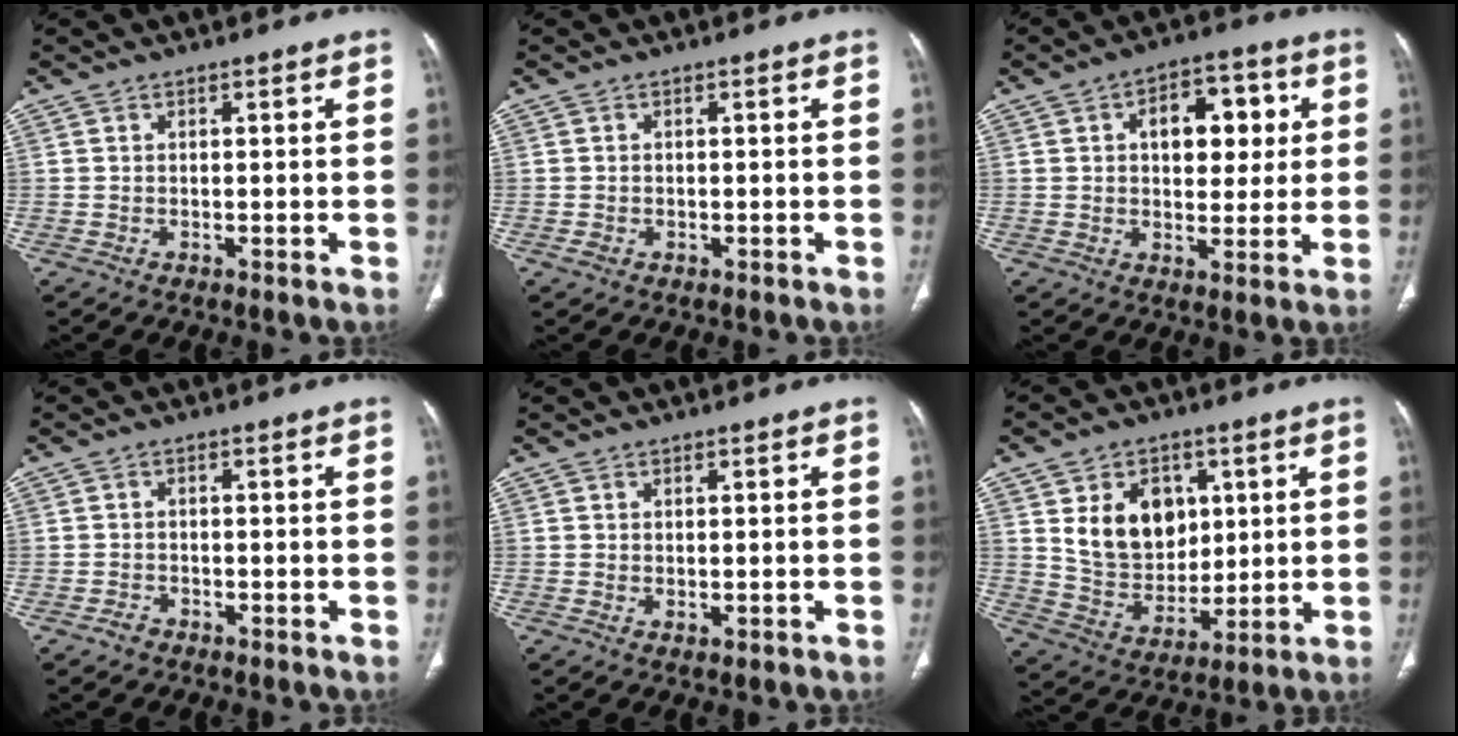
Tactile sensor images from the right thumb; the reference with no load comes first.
{"total": 1.1, "force": [-0.4, 0.9, 0.5], "torque": [-0.012, 0.006, -0.005]}
{"total": 11.2, "force": [2.5, 7.0, 8.4], "torque": [-0.071, 0.006, 0.035]}
{"total": 1.7, "force": [-1.2, 1.1, 0.4], "torque": [-0.012, 0.009, -0.021]}
{"total": 0.9, "force": [-0.2, 0.6, 0.7], "torque": [-0.013, -0.002, 0.002]}
{"total": 13.7, "force": [4.1, 10.5, 7.9], "torque": [-0.081, -0.023, 0.088]}